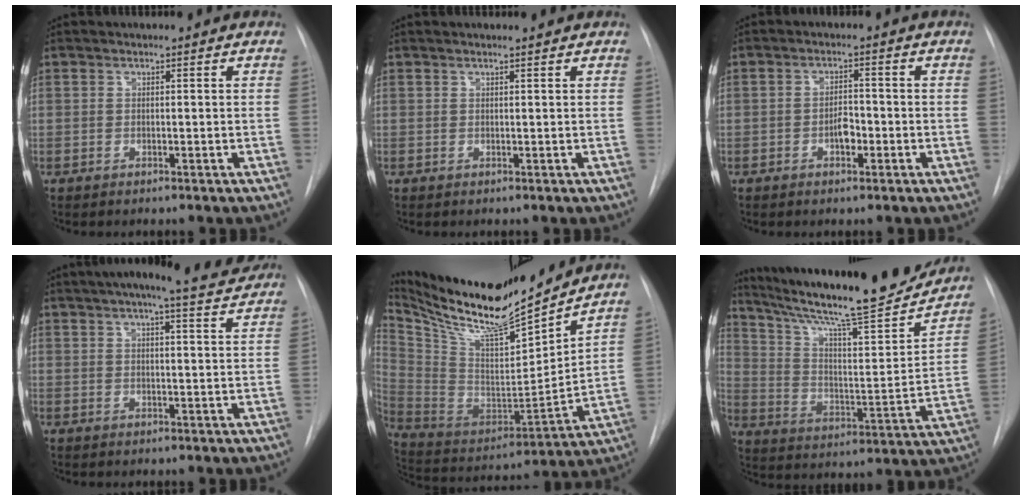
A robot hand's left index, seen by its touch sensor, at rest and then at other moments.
{"total": 1.4, "force": [1.3, -0.2, 0.4], "torque": [-0.008, 0.007, 0.019]}
{"total": 2.7, "force": [-1.2, 1.4, 2.0], "torque": [-0.029, 0.005, -0.019]}
{"total": 12.5, "force": [11.0, 0.6, 5.8], "torque": [-0.093, 0.006, 0.136]}
{"total": 24.2, "force": [20.9, 2.7, 11.7], "torque": [-0.235, -0.024, 0.358]}
{"total": 25.8, "force": [22.5, 2.4, 12.3], "torque": [-0.209, -0.046, 0.328]}